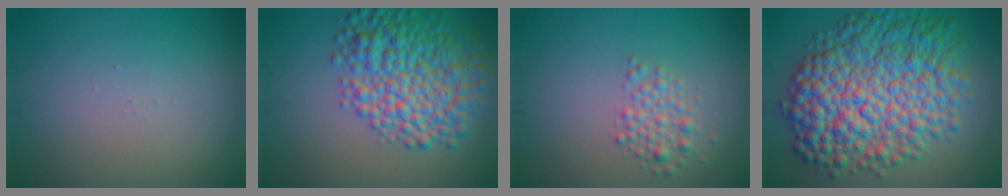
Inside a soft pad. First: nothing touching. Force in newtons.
{"total": 8.0, "press": 8.0, "slide": 0.0}
{"total": 2.1, "press": 2.1, "slide": 0.0}
{"total": 12.0, "press": 12.0, "slide": 0.1}